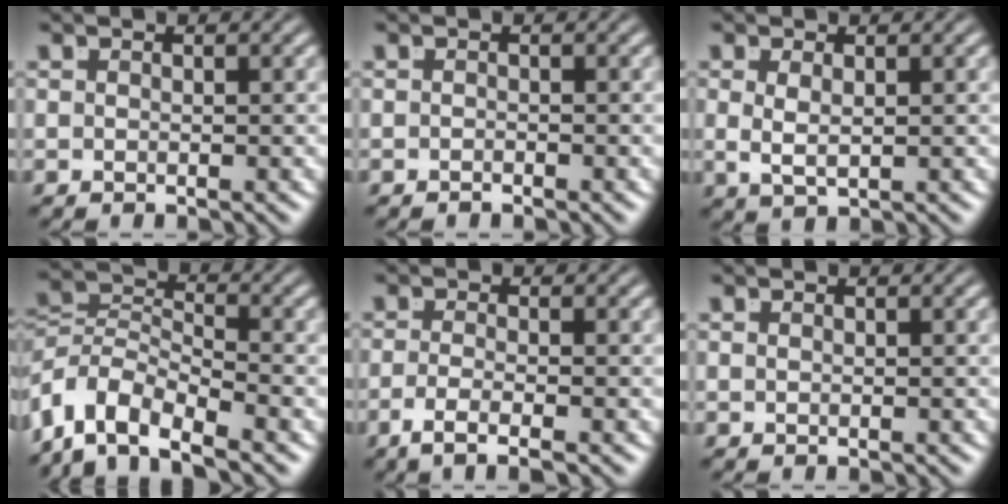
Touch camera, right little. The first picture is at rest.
{"total": 0.9, "force": [-0.6, -0.7, -0.2], "torque": [0.002, -0.006, -0.008]}
{"total": 1.9, "force": [0.3, 0.5, 1.8], "torque": [-0.039, -0.015, 0.019]}
{"total": 8.3, "force": [-4.0, 5.6, 4.6], "torque": [-0.107, -0.038, -0.059]}
{"total": 3.0, "force": [-2.1, -0.3, 2.1], "torque": [-0.043, -0.014, -0.029]}
{"total": 0.7, "force": [0.1, -0.7, 0.0], "torque": [0.004, -0.004, 0.005]}